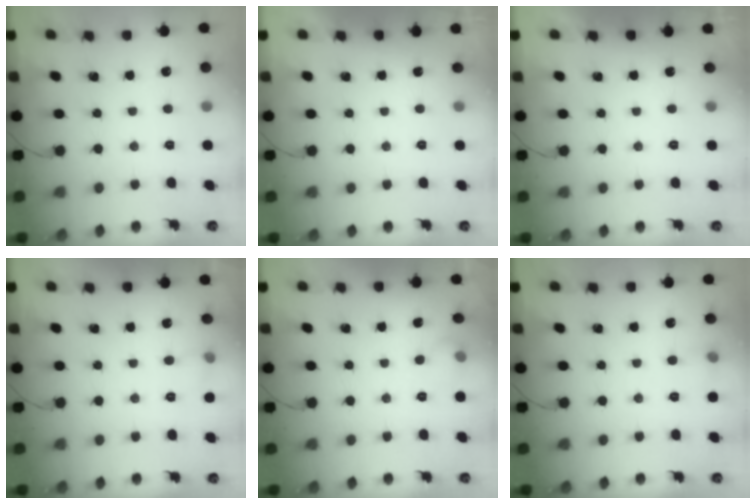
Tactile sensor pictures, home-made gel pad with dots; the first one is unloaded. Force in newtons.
{"total": 0.0}
{"total": 0.0}
{"total": 5.0, "press": 4.8, "slide": 1.6}
{"total": 8.1, "press": 5.3, "slide": 6.2}
{"total": 5.7, "press": 5.5, "slide": 1.5}